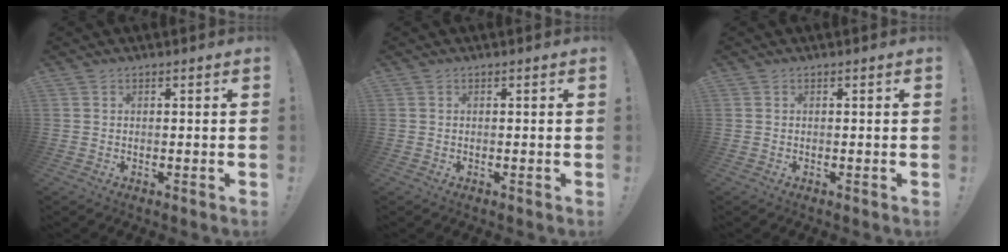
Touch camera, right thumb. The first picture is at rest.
{"total": 0.0}
{"total": 0.0}